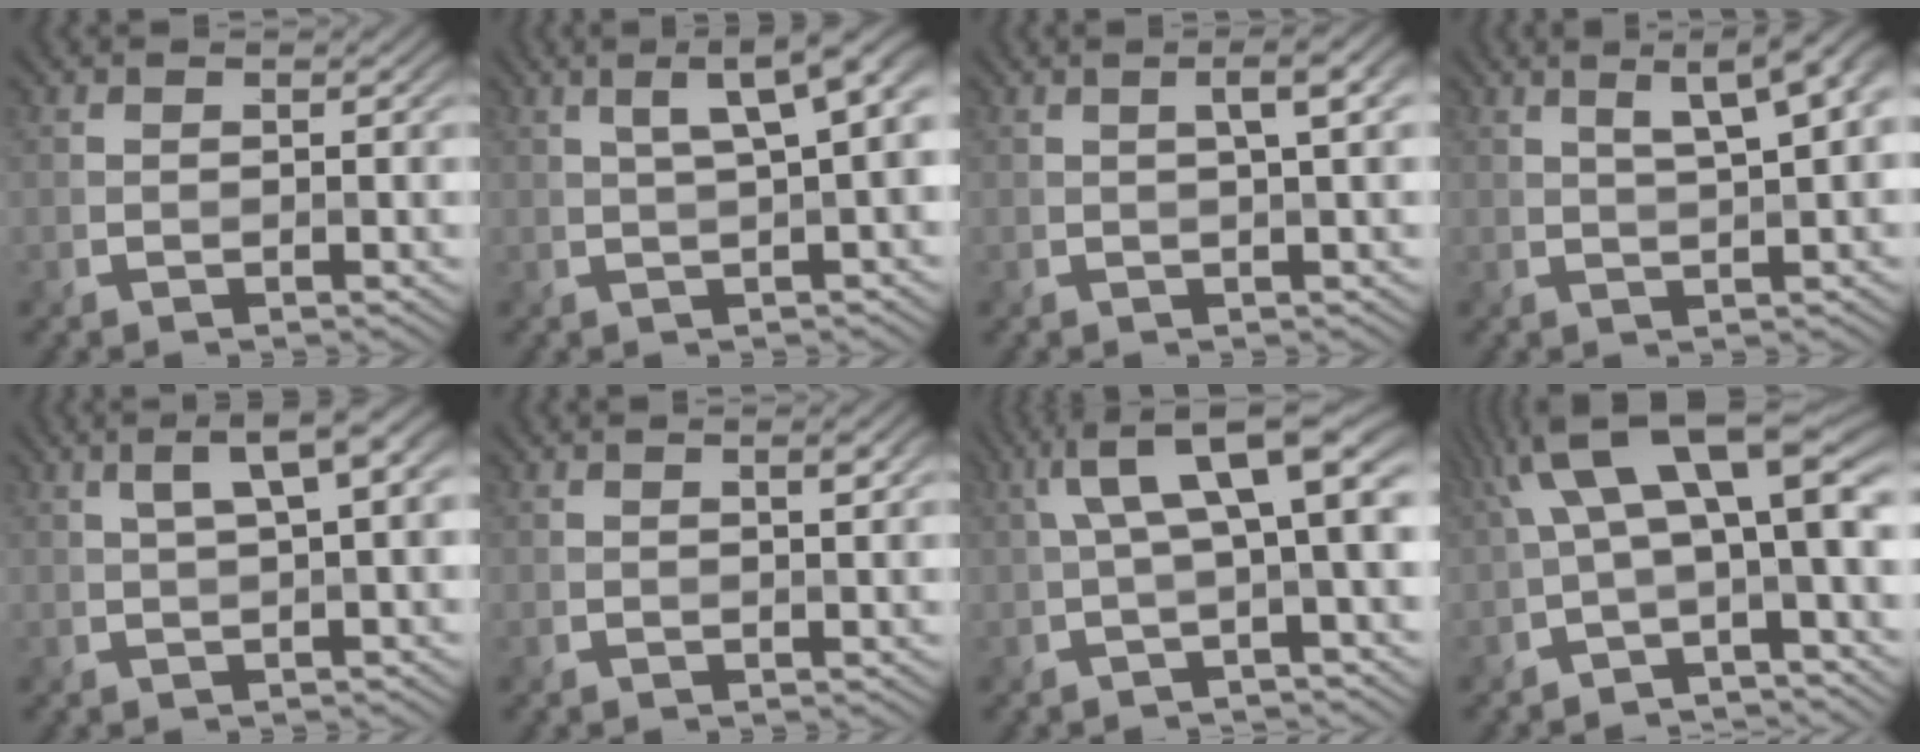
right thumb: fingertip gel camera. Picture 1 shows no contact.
{"total": 7.2, "force": [2.0, 1.7, 6.7], "torque": [-0.076, 0.032, 0.027]}
{"total": 3.6, "force": [1.0, 0.6, 3.4], "torque": [-0.048, 0.013, 0.015]}
{"total": 8.4, "force": [3.8, 2.3, 7.2], "torque": [-0.077, 0.033, 0.041]}
{"total": 5.2, "force": [1.6, 1.1, 4.9], "torque": [-0.078, 0.021, 0.027]}
{"total": 1.3, "force": [0.6, 0.2, 1.1], "torque": [-0.019, 0.002, 0.009]}
{"total": 8.6, "force": [1.5, 2.1, 8.2], "torque": [-0.132, 0.027, 0.022]}
{"total": 11.8, "force": [1.4, 3.9, 11.0], "torque": [-0.193, 0.015, 0.023]}